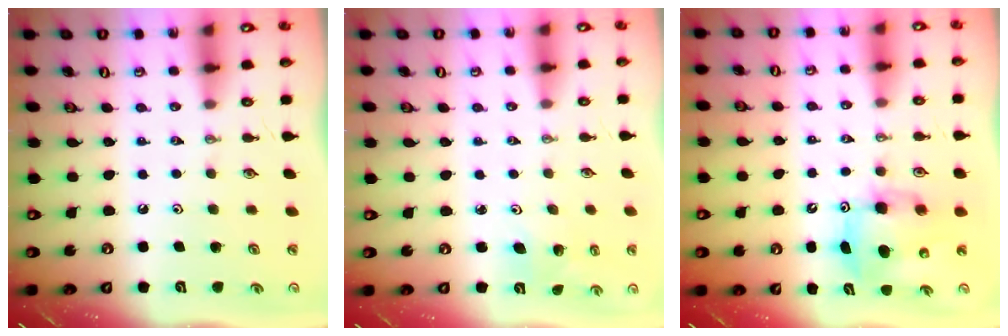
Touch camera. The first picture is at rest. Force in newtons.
{"total": 4.1, "press": 3.5, "slide": 2.0}
{"total": 8.2, "press": 8.0, "slide": 1.8}